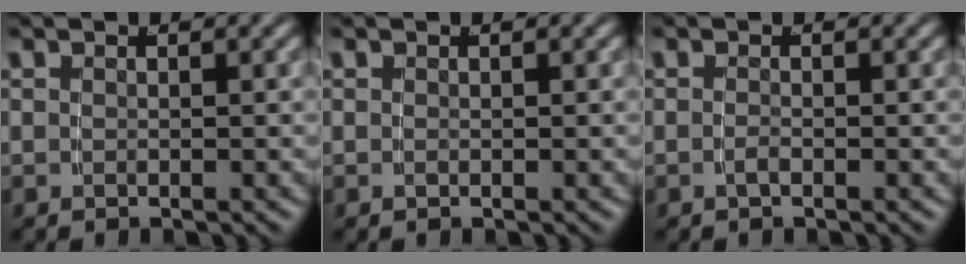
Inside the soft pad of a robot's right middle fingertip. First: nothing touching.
{"total": 0.0}
{"total": 0.8, "force": [-0.7, 0.2, 0.4], "torque": [-0.013, 0.000, -0.015]}